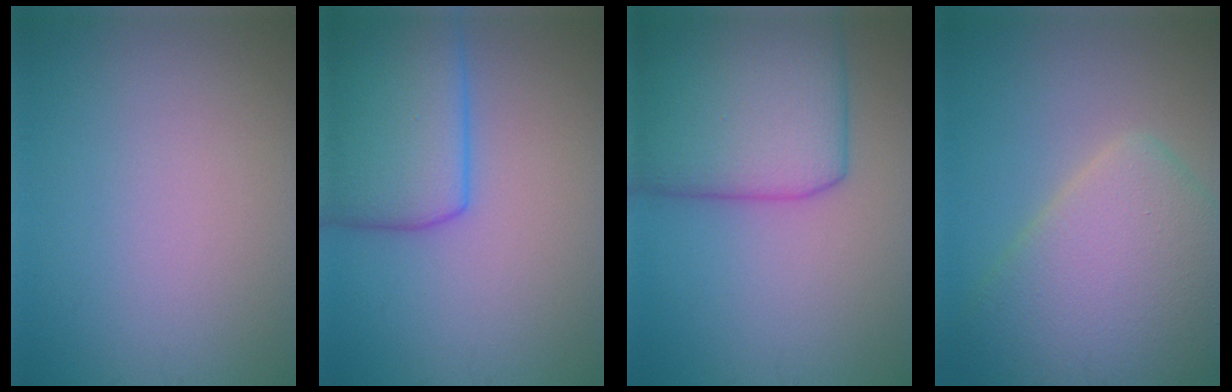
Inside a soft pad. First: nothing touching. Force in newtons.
{"total": 7.7, "press": 7.7, "slide": 0.2}
{"total": 9.7, "press": 9.7, "slide": 0.3}
{"total": 8.6, "press": 8.6, "slide": 0.6}